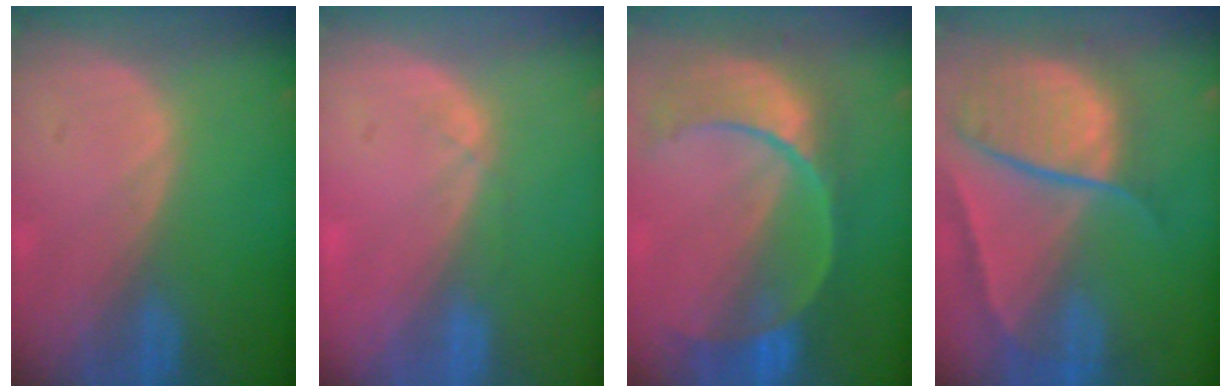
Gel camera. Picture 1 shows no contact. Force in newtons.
{"total": 1.4, "press": 1.3, "slide": 0.5}
{"total": 10.8, "press": 9.3, "slide": 5.6}
{"total": 10.7, "press": 9.0, "slide": 5.8}